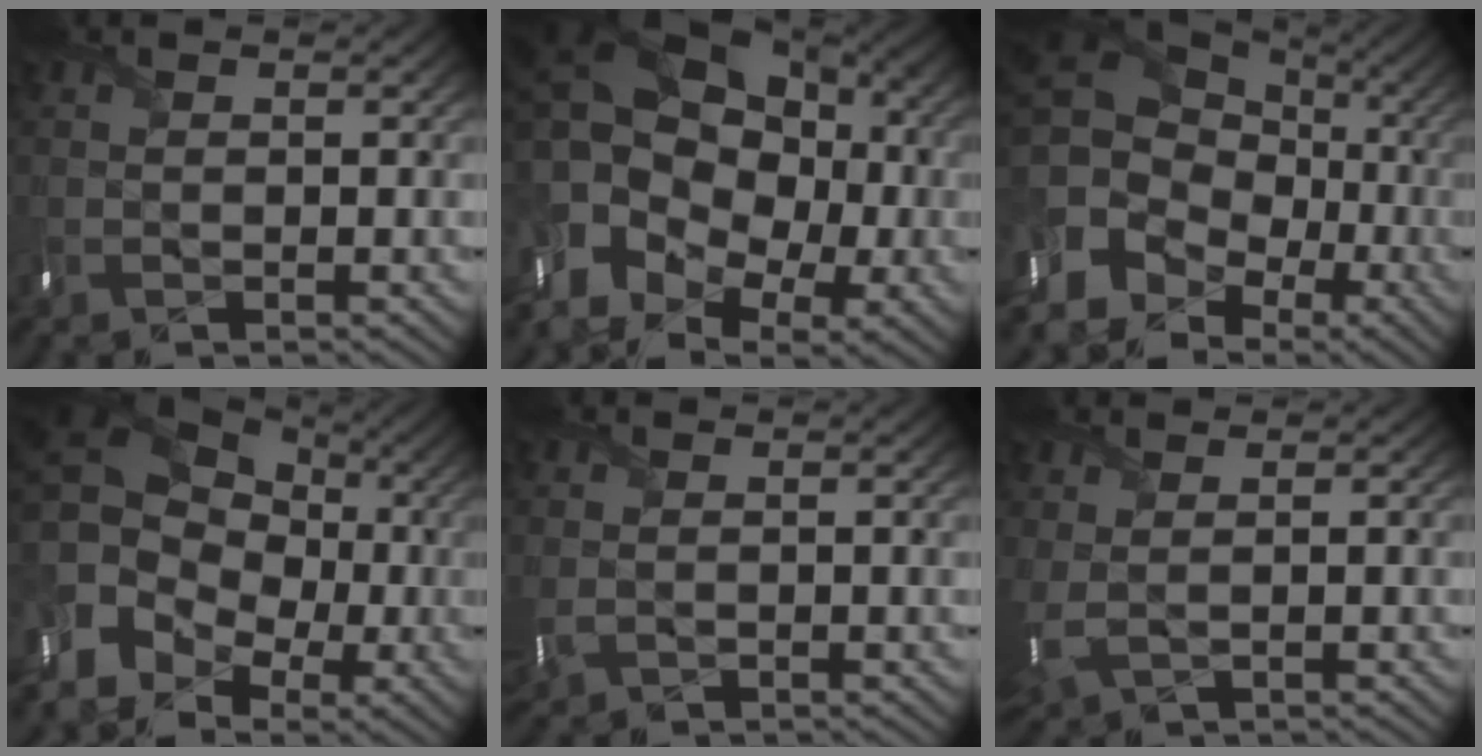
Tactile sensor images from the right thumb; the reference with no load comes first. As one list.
[{"total": 18.4, "force": [0.7, 13.7, 12.3], "torque": [-0.228, -0.003, 0.014]}, {"total": 16.7, "force": [-3.2, 13.7, 8.9], "torque": [-0.193, -0.013, -0.049]}, {"total": 14.7, "force": [-0.4, 11.9, 8.6], "torque": [-0.179, -0.012, 0.000]}, {"total": 1.4, "force": [0.2, 0.9, 1.1], "torque": [-0.031, -0.005, 0.006]}, {"total": 2.8, "force": [0.9, 1.3, 2.3], "torque": [-0.063, -0.002, 0.028]}]